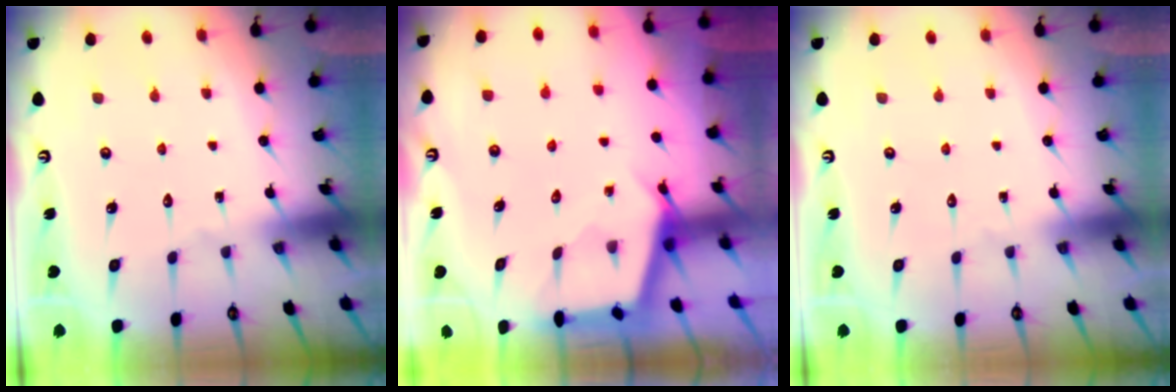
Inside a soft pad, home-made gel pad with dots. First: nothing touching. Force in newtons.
{"total": 3.0, "press": 3.0, "slide": 0.3}
{"total": 0.0}